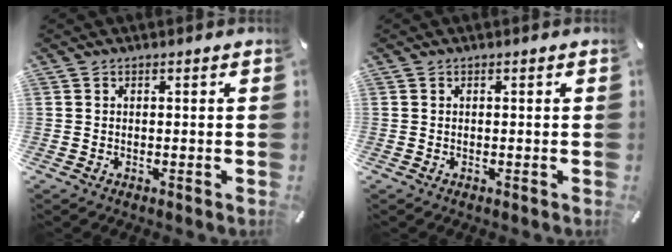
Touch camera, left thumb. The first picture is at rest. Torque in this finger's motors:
{"motor_torque": [0.29, 0.28, 0.00, 0.00, 0.00]}